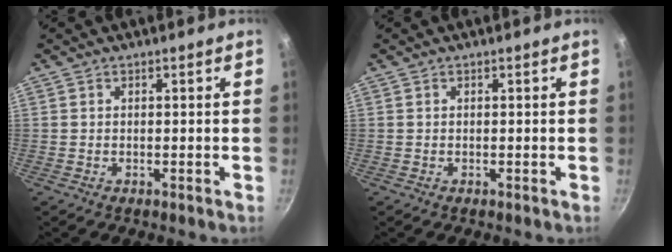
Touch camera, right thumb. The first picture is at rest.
{"total": 0.0}